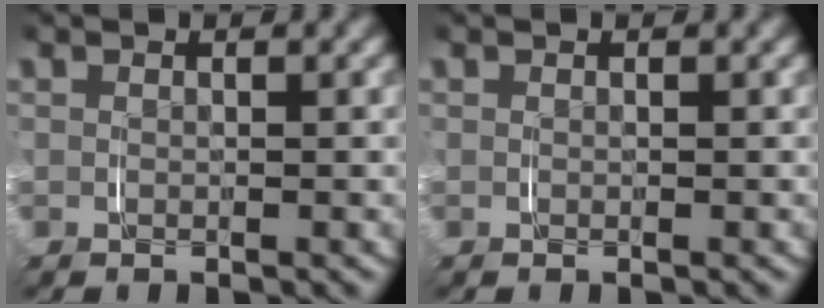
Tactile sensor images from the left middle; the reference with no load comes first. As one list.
[{"total": 0.0}]